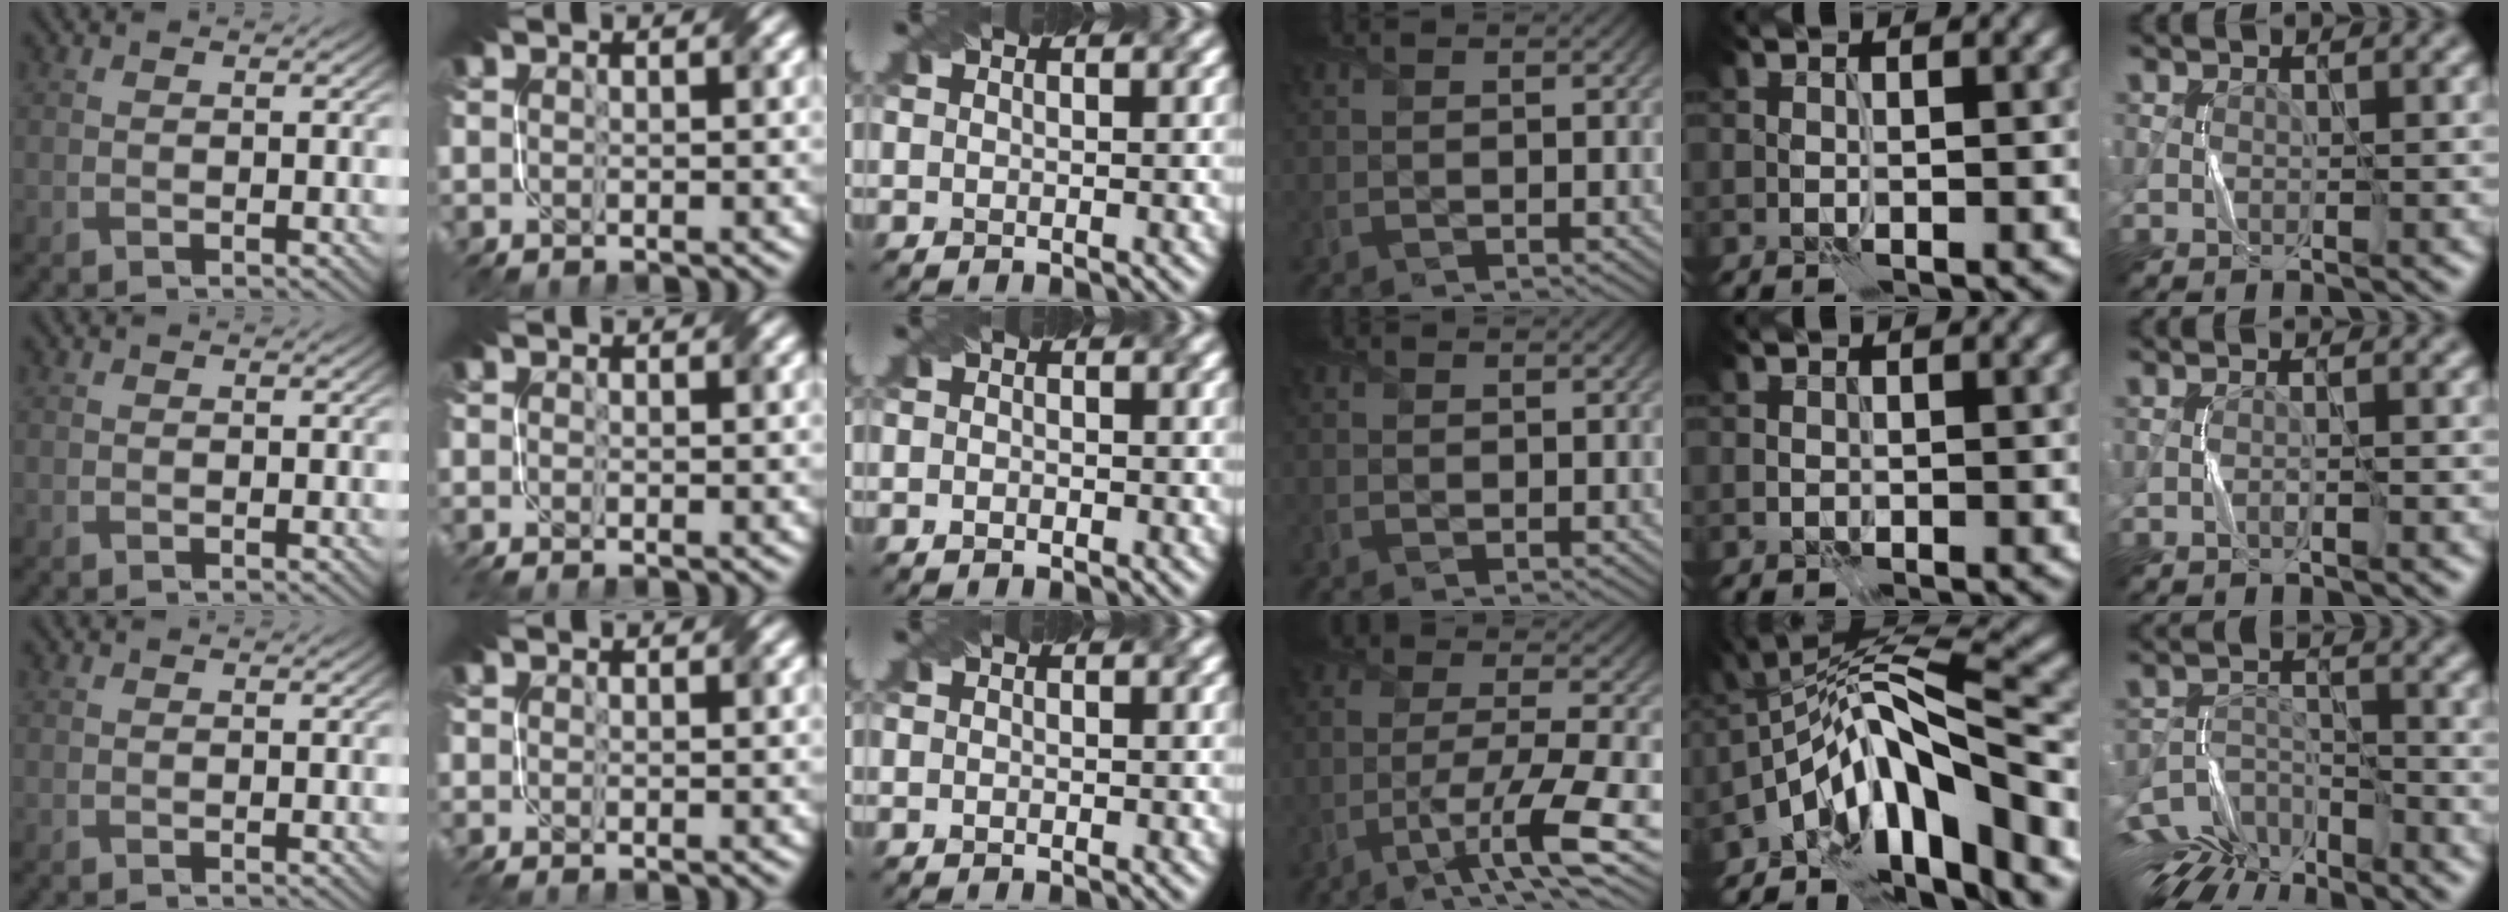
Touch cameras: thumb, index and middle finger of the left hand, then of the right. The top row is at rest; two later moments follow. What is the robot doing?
{"motion": "fold", "object": "netting"}